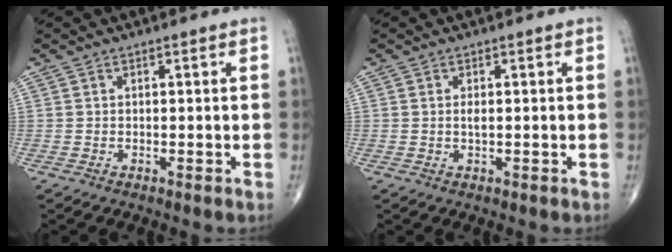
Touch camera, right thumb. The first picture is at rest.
{"total": 1.2, "force": [0.2, 0.4, 1.1], "torque": [-0.023, -0.002, 0.004]}